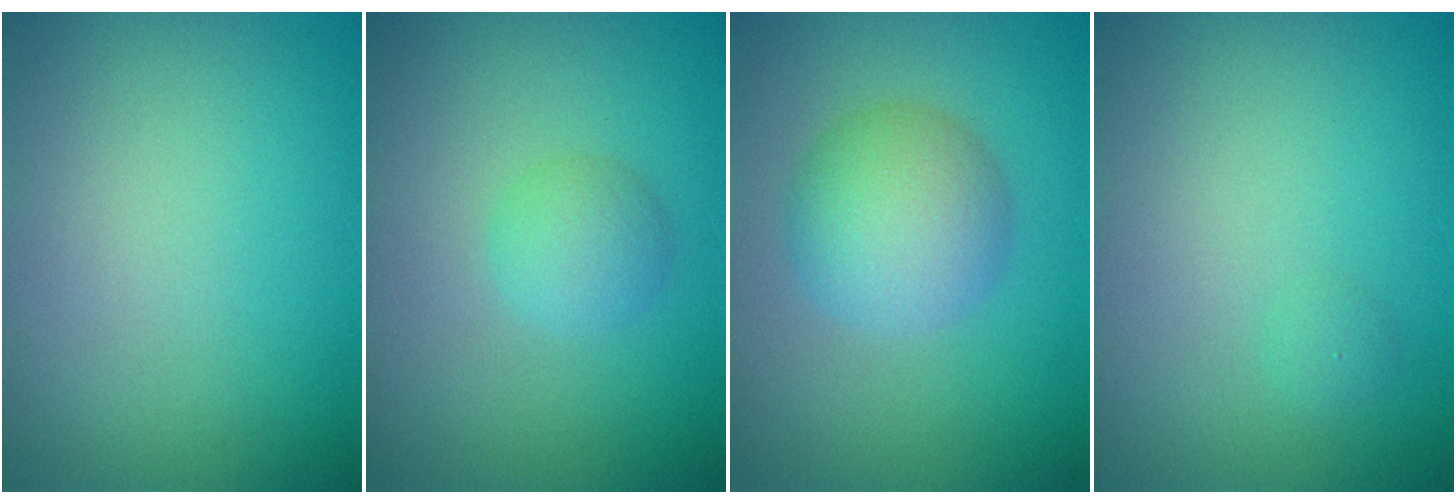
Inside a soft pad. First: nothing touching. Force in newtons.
{"total": 1.9, "press": 1.9, "slide": 0.1}
{"total": 4.8, "press": 4.8, "slide": 0.1}
{"total": 0.6, "press": 0.6, "slide": 0.0}